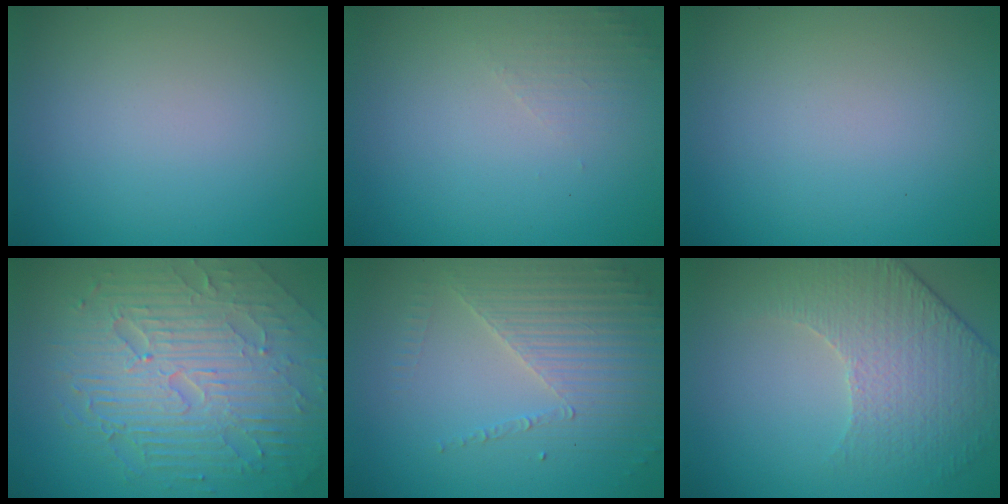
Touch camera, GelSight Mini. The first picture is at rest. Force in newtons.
{"total": 1.3, "press": 1.2, "slide": 0.4}
{"total": 0.0}
{"total": 9.9, "press": 6.4, "slide": 7.5}
{"total": 4.0, "press": 3.7, "slide": 1.5}
{"total": 4.3, "press": 3.8, "slide": 2.1}